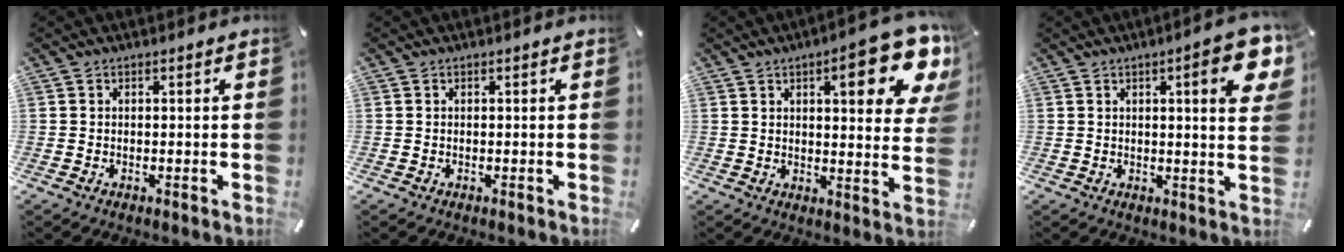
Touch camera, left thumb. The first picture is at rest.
{"total": 0.0}
{"total": 15.8, "force": [7.9, 4.7, 12.8], "torque": [-0.162, -0.044, 0.118]}
{"total": 10.4, "force": [3.9, 2.0, 9.4], "torque": [-0.128, -0.017, 0.058]}